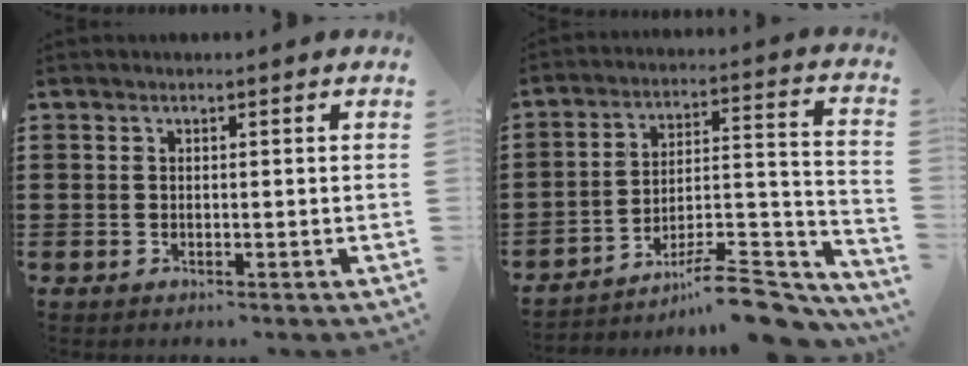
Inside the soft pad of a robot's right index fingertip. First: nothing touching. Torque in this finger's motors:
{"motor_torque": [-1.13, 0.70, -1.05, -0.21]}